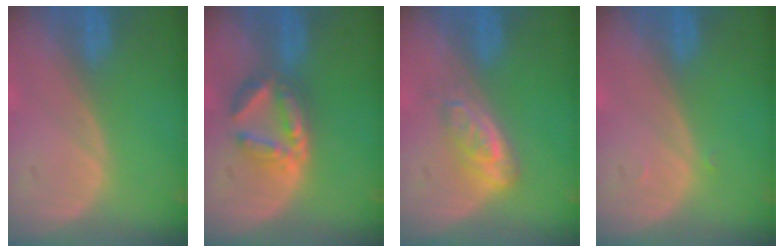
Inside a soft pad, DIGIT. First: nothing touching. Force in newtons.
{"total": 5.8, "press": 5.5, "slide": 1.6}
{"total": 4.8, "press": 4.2, "slide": 2.4}
{"total": 0.5, "press": 0.4, "slide": 0.3}